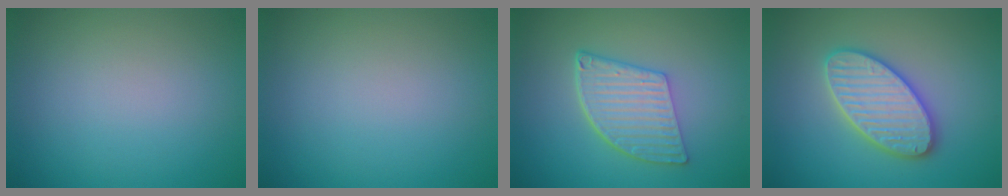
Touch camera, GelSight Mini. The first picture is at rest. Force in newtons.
{"total": 0.0}
{"total": 5.6, "press": 4.1, "slide": 3.9}
{"total": 5.8, "press": 5.8, "slide": 0.6}